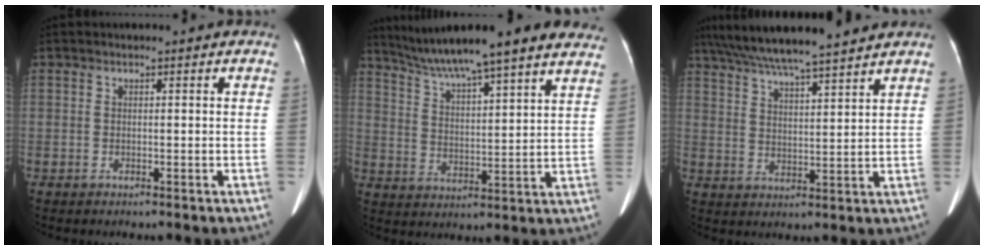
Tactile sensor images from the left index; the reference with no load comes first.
{"total": 21.7, "force": [18.7, 1.1, 11.0], "torque": [-0.181, 0.008, 0.266]}
{"total": 16.2, "force": [14.1, 0.3, 8.0], "torque": [-0.145, 0.031, 0.226]}